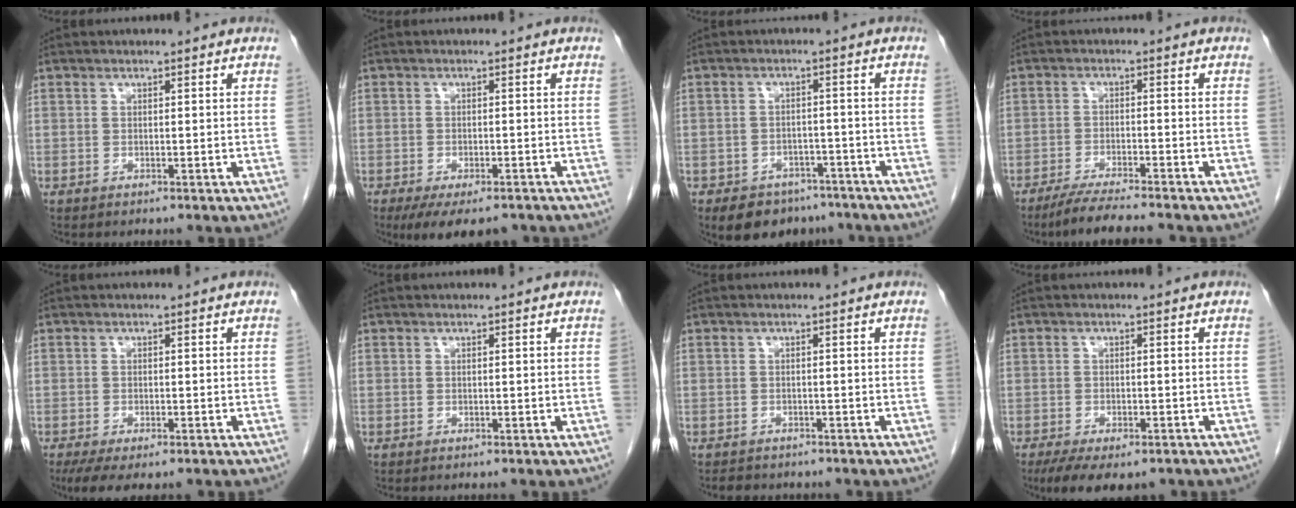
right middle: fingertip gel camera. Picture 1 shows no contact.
{"total": 8.7, "force": [-6.5, 3.1, 4.8], "torque": [-0.067, -0.010, -0.094]}
{"total": 8.2, "force": [-6.2, 4.9, 2.2], "torque": [-0.024, 0.008, -0.085]}
{"total": 8.0, "force": [-6.8, 0.1, 4.1], "torque": [-0.064, -0.021, -0.113]}
{"total": 5.6, "force": [-3.9, 1.8, 3.7], "torque": [-0.059, -0.015, -0.060]}
{"total": 0.0}
{"total": 3.2, "force": [-2.8, 1.4, 0.8], "torque": [-0.021, -0.003, -0.034]}
{"total": 8.8, "force": [-6.3, 3.4, 5.1], "torque": [-0.076, -0.011, -0.093]}